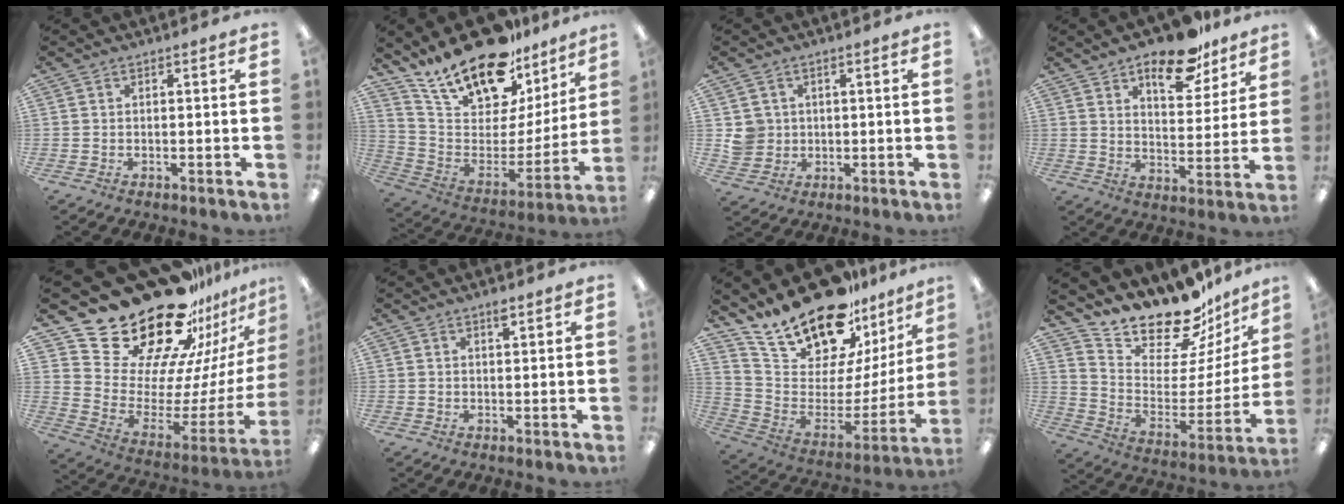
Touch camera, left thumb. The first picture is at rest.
{"total": 21.4, "force": [17.9, 8.1, 8.4], "torque": [-0.163, -0.132, 0.319]}
{"total": 5.0, "force": [0.9, 4.8, 0.8], "torque": [-0.011, 0.006, 0.019]}
{"total": 14.7, "force": [10.5, 6.3, 8.1], "torque": [-0.107, -0.057, 0.176]}
{"total": 30.2, "force": [22.8, 14.3, 13.6], "torque": [-0.205, -0.184, 0.433]}
{"total": 1.9, "force": [1.4, 0.5, 1.2], "torque": [-0.018, -0.002, 0.022]}
{"total": 21.1, "force": [18.8, 6.4, 6.9], "torque": [-0.145, -0.153, 0.335]}
{"total": 18.9, "force": [17.4, 5.8, 4.6], "torque": [-0.075, -0.156, 0.302]}